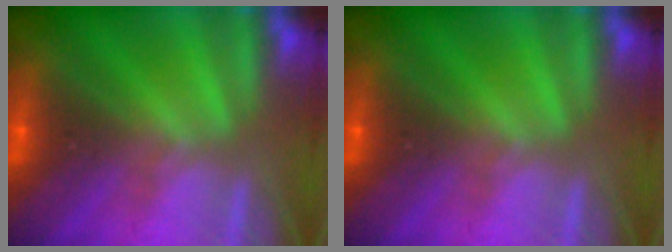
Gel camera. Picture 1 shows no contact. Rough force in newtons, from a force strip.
{"total": 0.0}